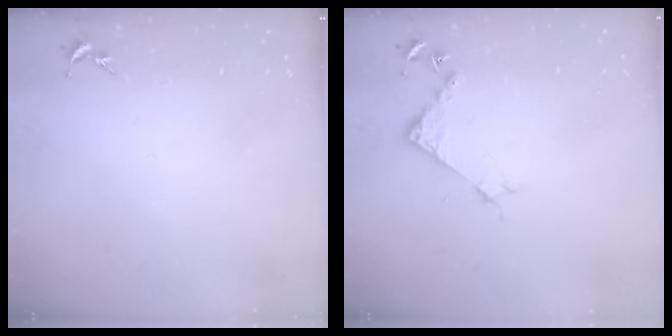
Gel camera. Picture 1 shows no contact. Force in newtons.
{"total": 3.9, "press": 3.8, "slide": 0.3}